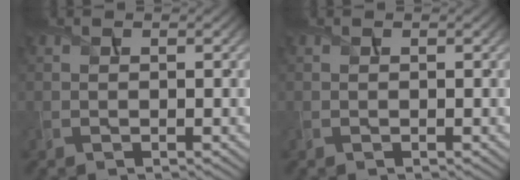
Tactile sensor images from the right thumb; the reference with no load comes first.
{"total": 0.0}